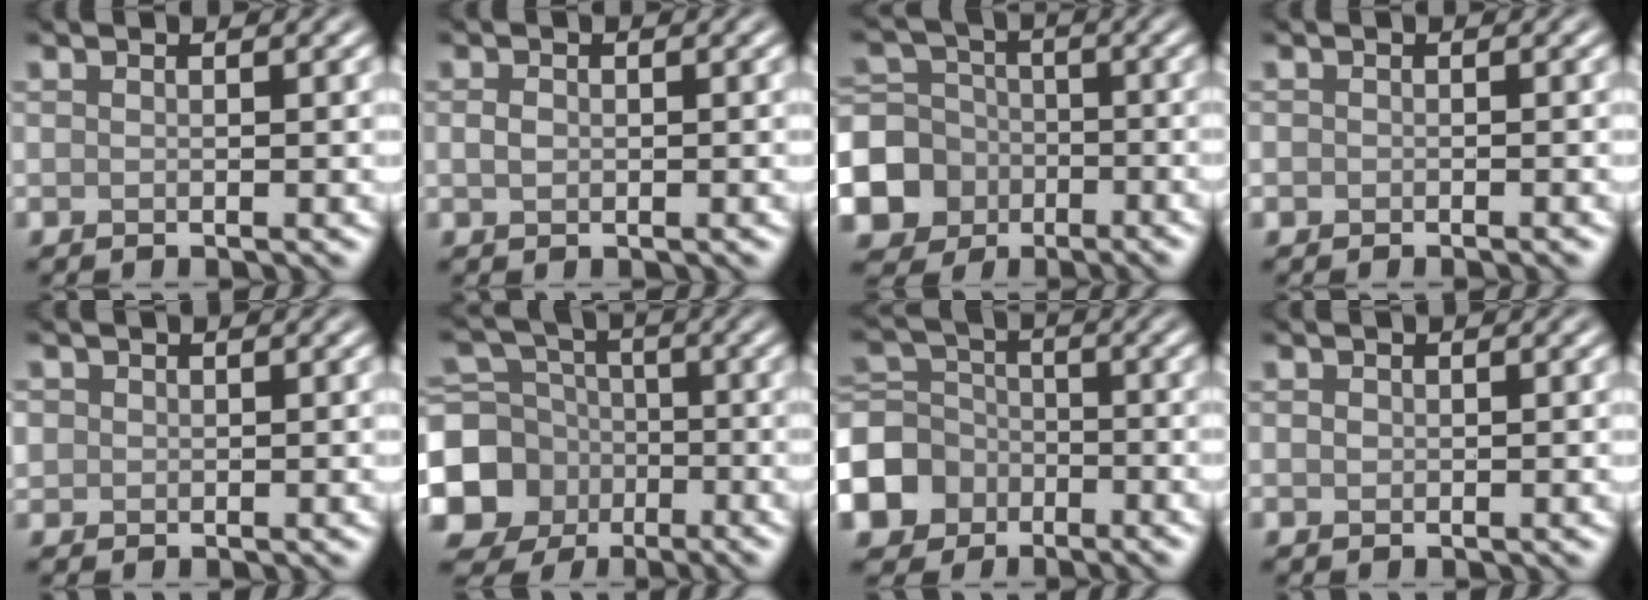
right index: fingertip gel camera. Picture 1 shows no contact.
{"total": 1.1, "force": [0.0, 0.8, 0.7], "torque": [-0.016, 0.000, -0.001]}
{"total": 11.0, "force": [-4.5, 9.7, 2.7], "torque": [-0.074, -0.035, -0.101]}
{"total": 0.8, "force": [-0.5, 0.5, 0.5], "torque": [-0.004, -0.005, -0.006]}
{"total": 1.4, "force": [0.2, 1.4, 0.3], "torque": [0.001, -0.001, 0.003]}
{"total": 10.5, "force": [-3.6, 9.3, 3.3], "torque": [-0.086, -0.027, -0.094]}
{"total": 8.2, "force": [-4.4, 6.5, 2.4], "torque": [-0.057, -0.014, -0.103]}
{"total": 0.7, "force": [0.0, 0.6, 0.3], "torque": [-0.005, -0.002, -0.001]}